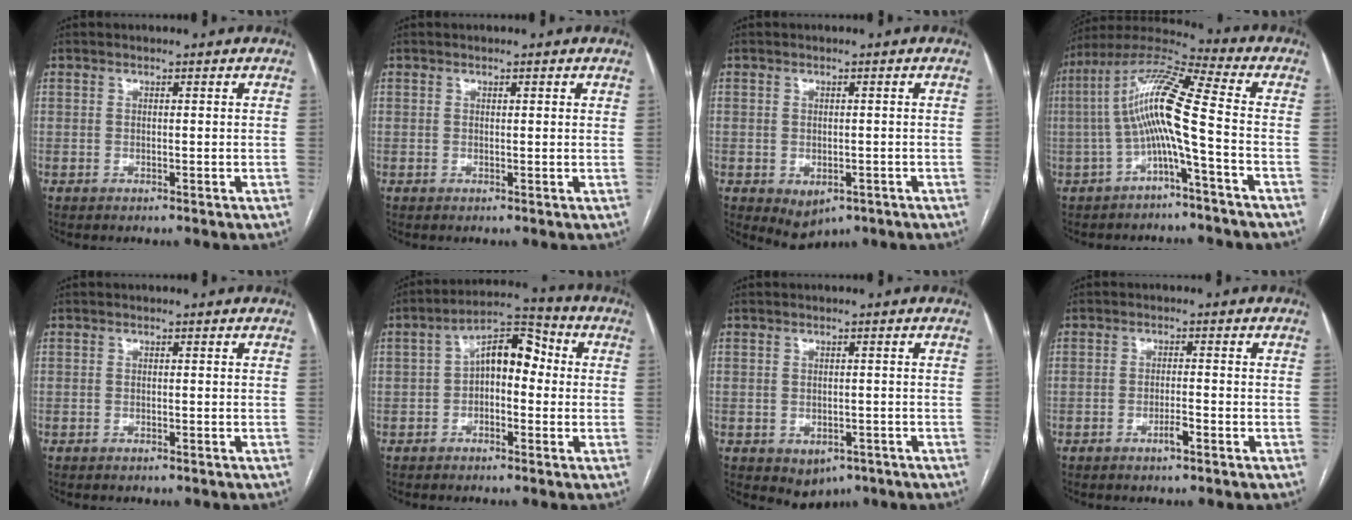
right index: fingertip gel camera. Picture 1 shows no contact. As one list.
[{"total": 0.8, "force": [0.5, 0.1, 0.5], "torque": [-0.009, 0.001, 0.005]}, {"total": 4.1, "force": [-1.9, 2.8, 2.3], "torque": [-0.032, -0.004, -0.013]}, {"total": 11.2, "force": [-2.0, -0.1, 11.0], "torque": [-0.214, 0.032, -0.044]}, {"total": 0.7, "force": [-0.6, 0.3, 0.2], "torque": [-0.007, -0.001, -0.008]}, {"total": 8.1, "force": [0.1, 4.1, 7.0], "torque": [-0.113, 0.044, -0.005]}, {"total": 4.3, "force": [-2.4, 3.1, 1.8], "torque": [-0.014, 0.001, -0.020]}, {"total": 2.2, "force": [-1.3, 0.3, 1.8], "torque": [-0.032, 0.001, -0.023]}]